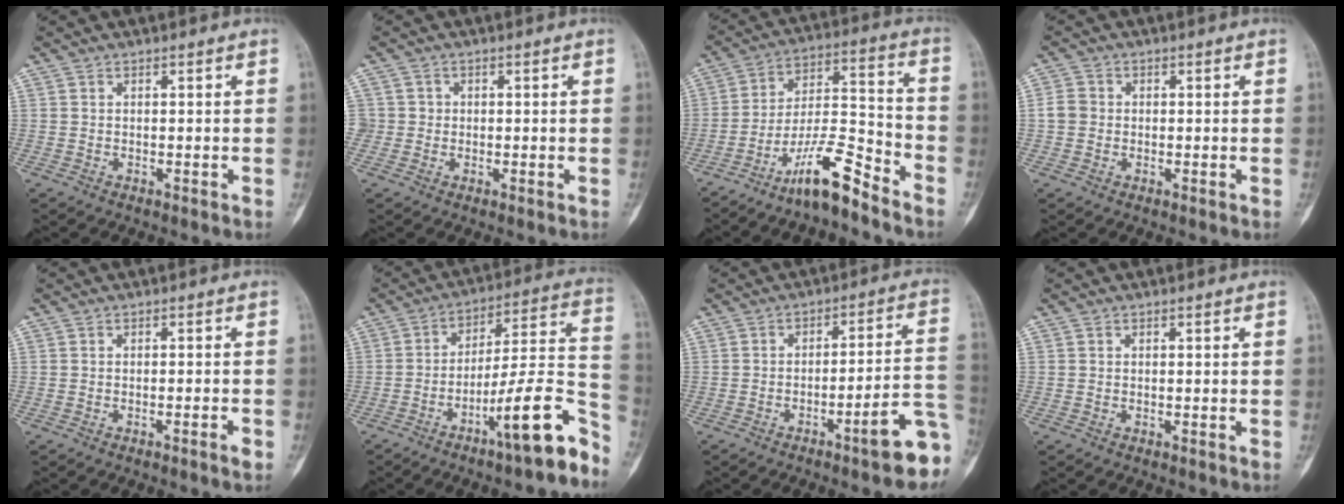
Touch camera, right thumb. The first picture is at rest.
{"total": 2.3, "force": [-0.1, 2.3, -0.1], "torque": [0.020, 0.009, -0.003]}
{"total": 12.3, "force": [-9.3, 2.4, 7.7], "torque": [-0.142, 0.083, -0.170]}
{"total": 3.0, "force": [-0.2, 2.6, 1.3], "torque": [-0.018, 0.007, -0.009]}
{"total": 1.7, "force": [-1.0, 0.0, 1.4], "torque": [-0.026, 0.002, -0.015]}
{"total": 17.7, "force": [-9.9, 3.0, 14.3], "torque": [-0.202, 0.084, -0.150]}
{"total": 12.2, "force": [-5.7, 1.9, 10.6], "torque": [-0.122, 0.038, -0.076]}
{"total": 0.0}